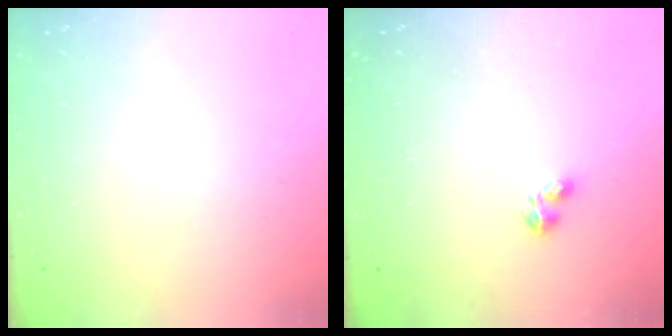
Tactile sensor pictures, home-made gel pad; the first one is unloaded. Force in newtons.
{"total": 2.2, "press": 2.2, "slide": 0.4}